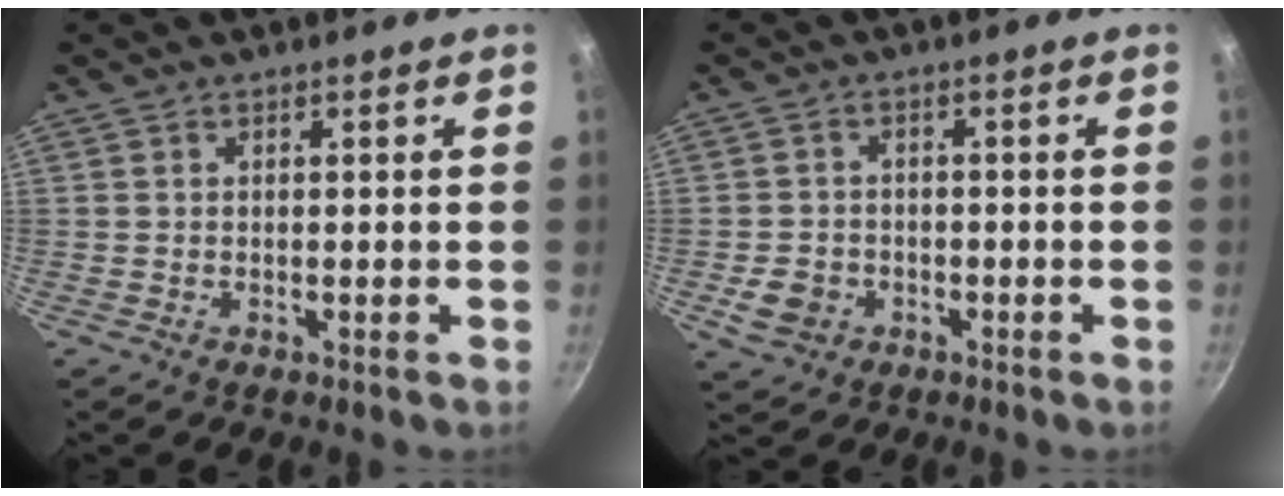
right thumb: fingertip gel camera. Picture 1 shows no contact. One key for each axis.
{"total": 5.1, "fx": -1.8, "fy": 4.2, "fz": 2.3, "tx": -0.041, "ty": 0.018, "tz": -0.028}